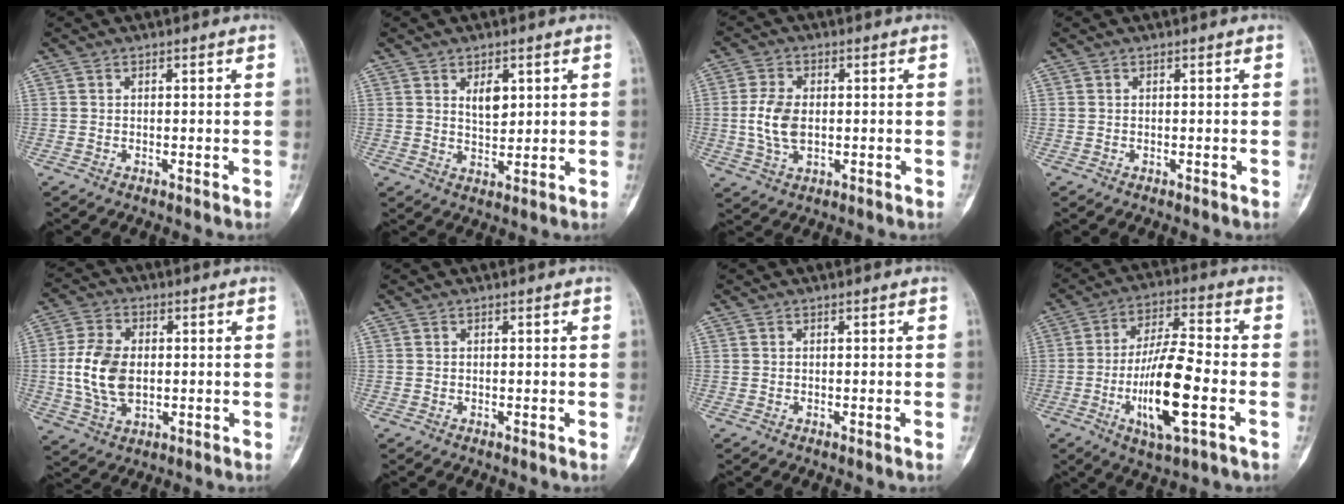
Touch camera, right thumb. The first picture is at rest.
{"total": 4.4, "force": [1.8, 2.4, 3.3], "torque": [-0.041, -0.014, 0.033]}
{"total": 7.3, "force": [-0.2, 4.5, 5.8], "torque": [-0.116, 0.000, -0.003]}
{"total": 0.0}
{"total": 11.0, "force": [-0.2, 7.1, 8.4], "torque": [-0.156, 0.002, -0.001]}
{"total": 0.0}
{"total": 0.0}
{"total": 15.1, "force": [-4.1, 4.1, 13.9], "torque": [-0.256, 0.015, -0.071]}